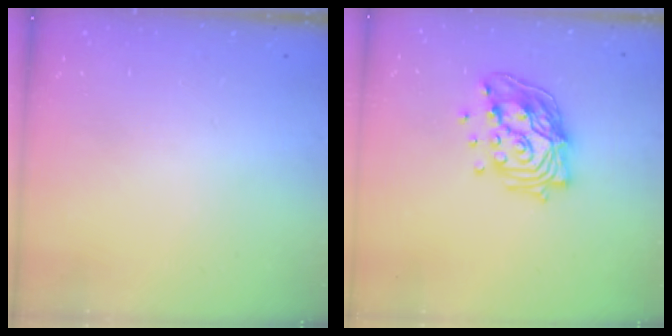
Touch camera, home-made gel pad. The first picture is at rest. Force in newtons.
{"total": 16.5, "press": 16.1, "slide": 3.6}